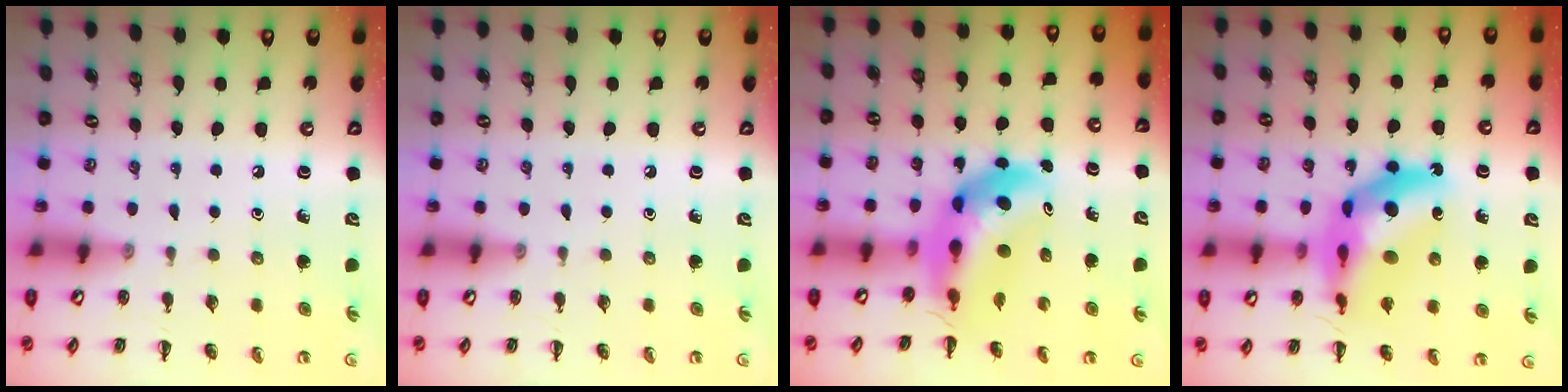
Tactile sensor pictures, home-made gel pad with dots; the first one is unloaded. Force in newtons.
{"total": 0.0}
{"total": 8.7, "press": 8.3, "slide": 2.3}
{"total": 16.3, "press": 15.7, "slide": 4.5}